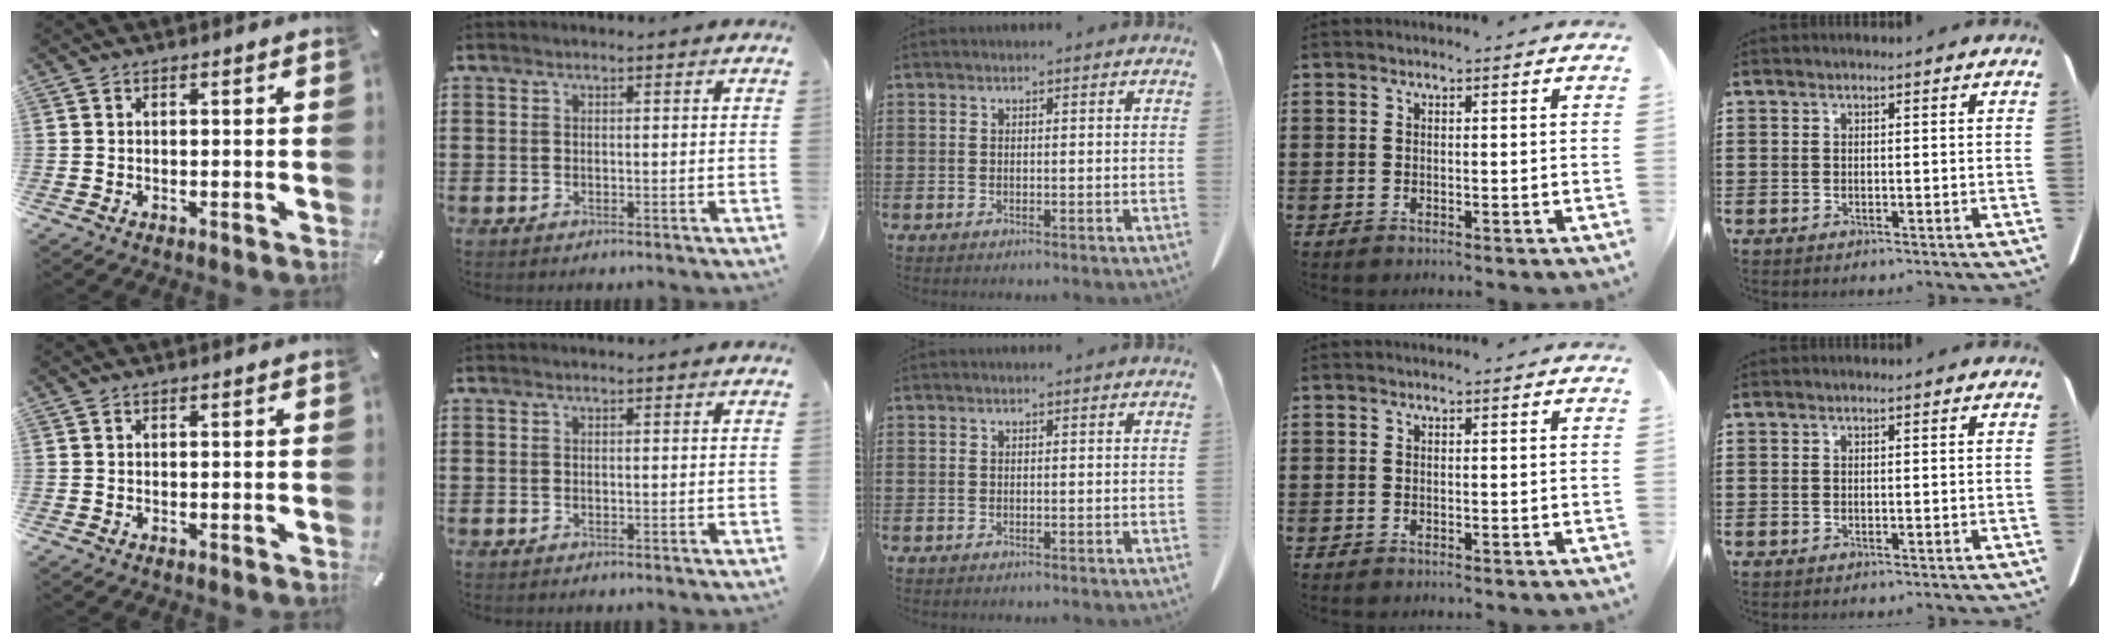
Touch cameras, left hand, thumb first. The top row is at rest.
{}